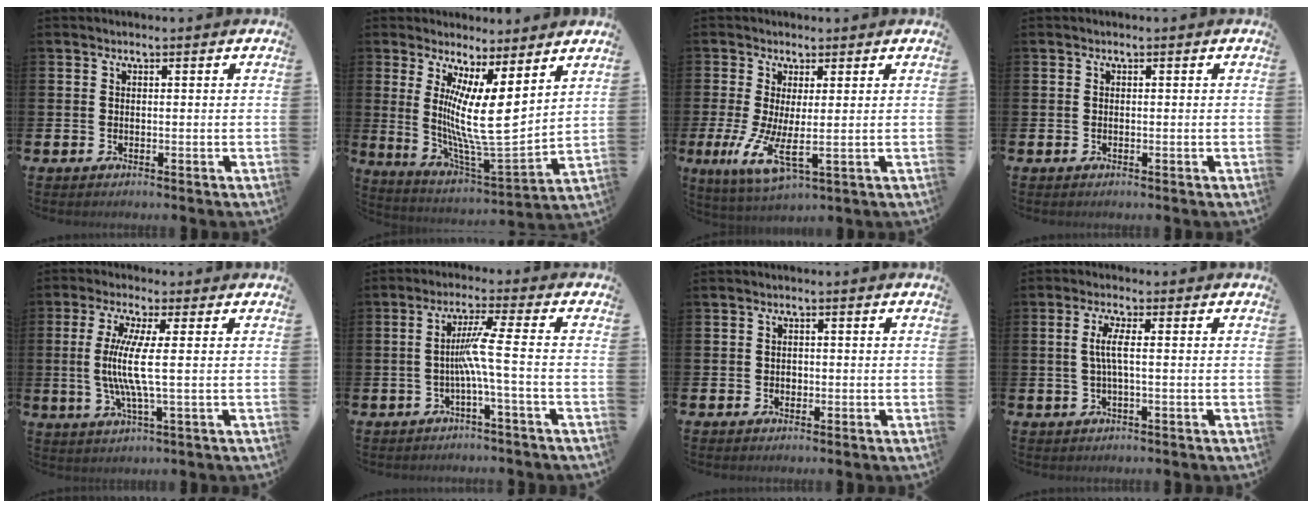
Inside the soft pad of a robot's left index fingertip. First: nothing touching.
{"total": 9.8, "force": [3.8, 1.2, 9.0], "torque": [-0.164, -0.049, 0.063]}
{"total": 5.3, "force": [1.2, 0.8, 5.1], "torque": [-0.103, -0.040, 0.022]}
{"total": 0.0}
{"total": 7.1, "force": [0.3, 0.3, 7.1], "torque": [-0.138, -0.009, 0.001]}
{"total": 5.9, "force": [-0.8, -1.3, 5.7], "torque": [-0.104, -0.008, -0.024]}
{"total": 0.9, "force": [0.0, 0.8, 0.3], "torque": [0.000, 0.004, -0.003]}
{"total": 3.0, "force": [0.2, 0.3, 2.9], "torque": [-0.057, 0.001, 0.001]}